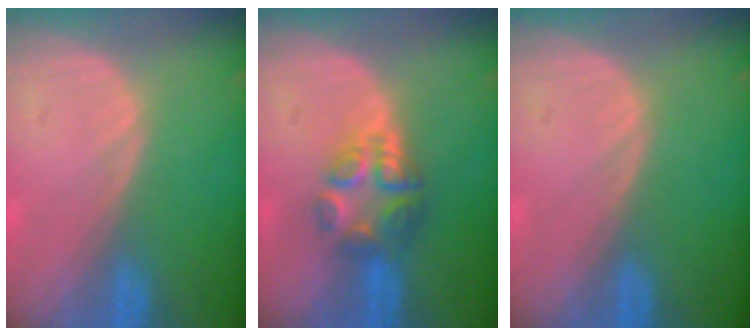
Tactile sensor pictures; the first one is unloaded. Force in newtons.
{"total": 6.1, "press": 5.3, "slide": 3.0}
{"total": 0.0}